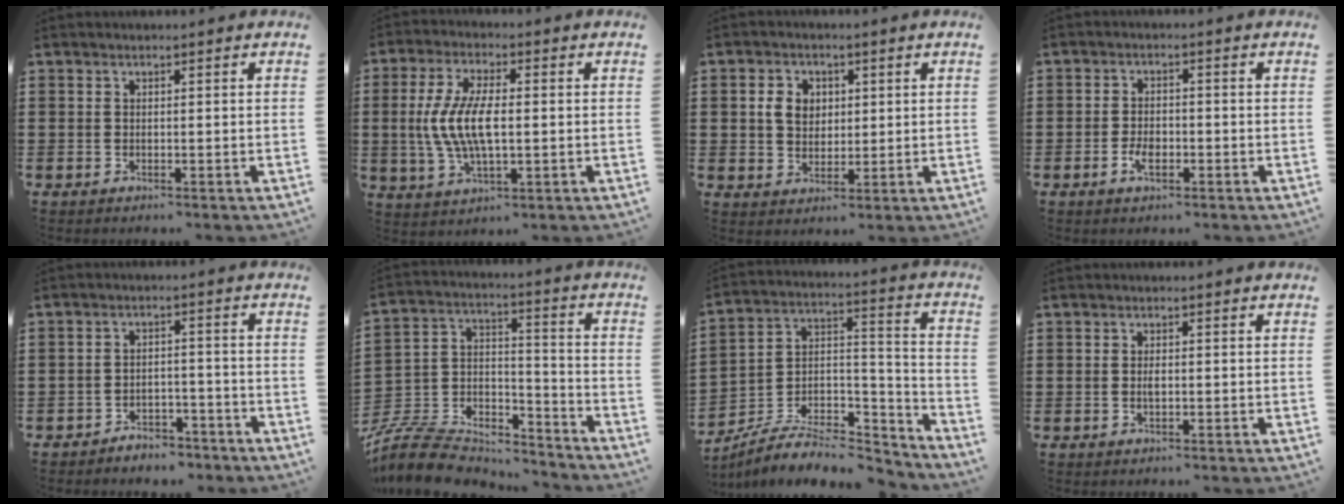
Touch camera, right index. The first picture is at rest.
{"total": 9.3, "force": [-0.3, 3.6, 8.5], "torque": [-0.203, -0.008, -0.017]}
{"total": 4.4, "force": [1.0, 3.6, 2.4], "torque": [-0.067, 0.011, 0.012]}
{"total": 3.0, "force": [-1.1, 1.5, 2.3], "torque": [-0.052, -0.003, -0.020]}
{"total": 3.4, "force": [-3.3, 0.9, 0.2], "torque": [-0.009, 0.006, -0.068]}
{"total": 9.1, "force": [-8.2, 3.1, 2.4], "torque": [-0.068, 0.006, -0.165]}
{"total": 7.1, "force": [-5.7, 3.1, 2.7], "torque": [-0.050, 0.009, -0.110]}
{"total": 1.4, "force": [0.0, 0.6, 1.3], "torque": [-0.024, 0.003, -0.002]}